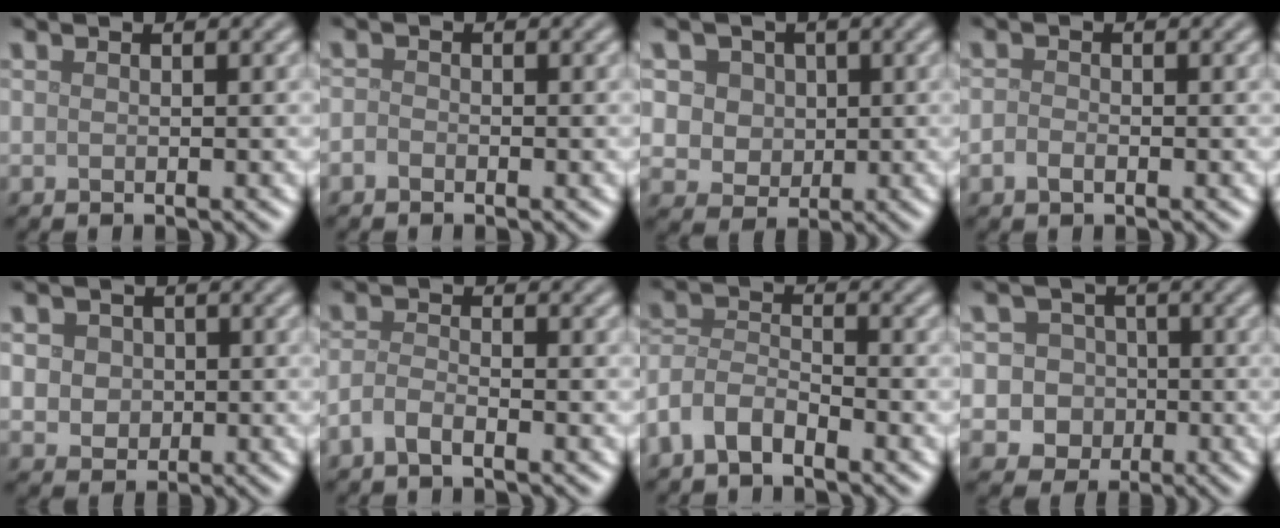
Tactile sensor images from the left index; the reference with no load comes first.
{"total": 0.8, "force": [-0.6, 0.5, 0.3], "torque": [-0.005, 0.000, -0.014]}
{"total": 5.6, "force": [2.0, 4.6, 2.5], "torque": [-0.045, 0.012, 0.020]}
{"total": 1.2, "force": [-0.5, 0.7, 0.7], "torque": [-0.016, -0.001, -0.013]}
{"total": 4.4, "force": [1.0, 3.7, 2.1], "torque": [-0.037, 0.018, 0.004]}
{"total": 1.9, "force": [-1.2, 0.7, 1.4], "torque": [-0.033, 0.002, -0.032]}
{"total": 3.7, "force": [-2.6, 1.6, 2.0], "torque": [-0.040, 0.004, -0.064]}
{"total": 5.6, "force": [-0.8, 5.3, 1.5], "torque": [-0.005, 0.022, -0.040]}